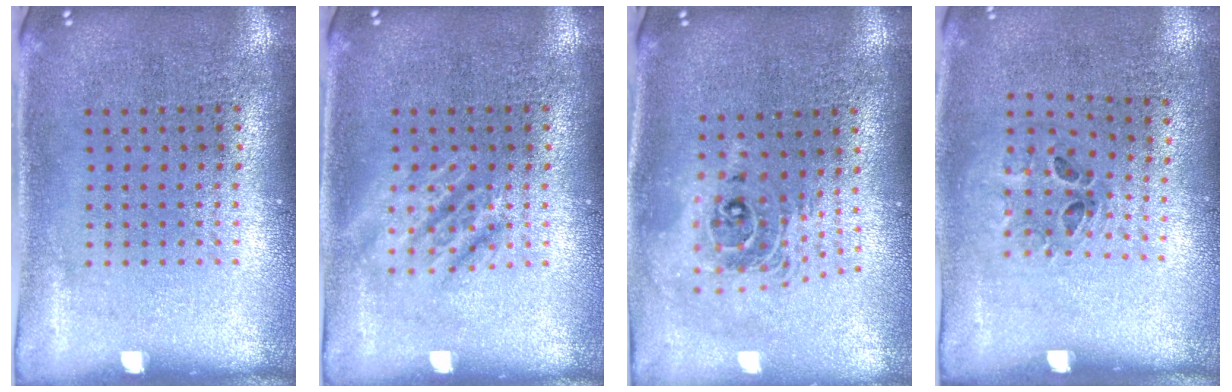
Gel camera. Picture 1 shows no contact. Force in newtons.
{"total": 2.0, "press": 2.0, "slide": 0.3}
{"total": 2.0, "press": 1.6, "slide": 1.3}
{"total": 1.2, "press": 0.6, "slide": 1.0}